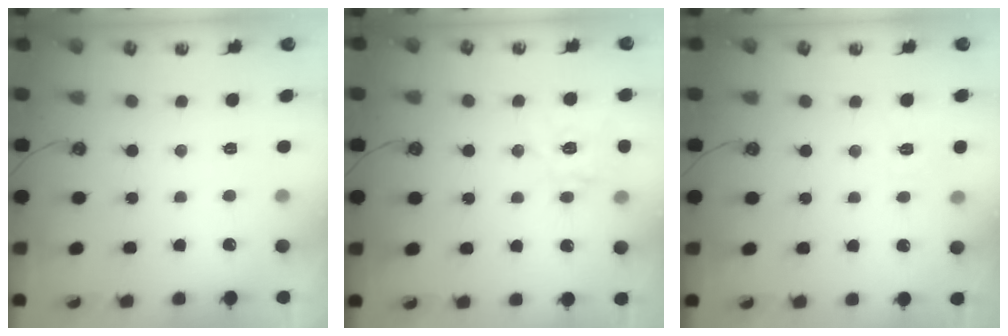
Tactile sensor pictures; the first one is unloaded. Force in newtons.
{"total": 12.6, "press": 12.5, "slide": 1.6}
{"total": 7.2, "press": 7.2, "slide": 0.8}